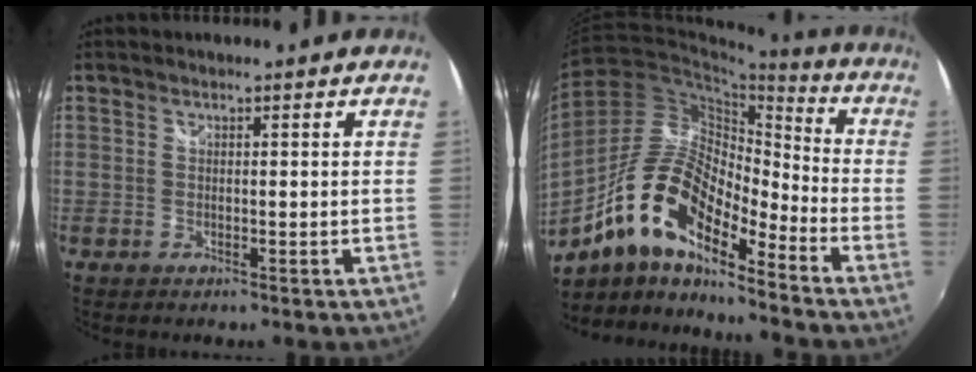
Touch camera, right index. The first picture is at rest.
{"total": 15.0, "force": [-10.2, 4.6, 10.1], "torque": [-0.191, 0.005, -0.203]}